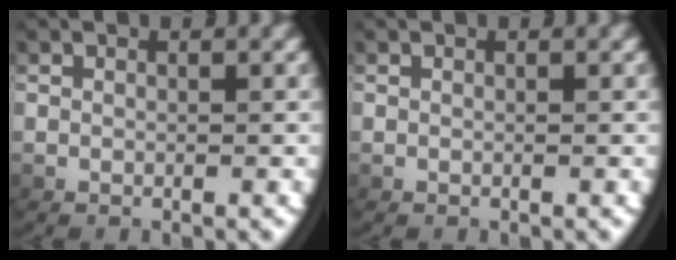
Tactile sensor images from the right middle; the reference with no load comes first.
{"total": 0.0}